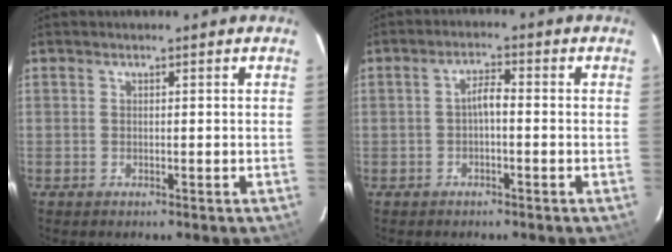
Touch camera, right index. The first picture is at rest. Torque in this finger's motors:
{"motor_torque": [0.26, -0.17, 0.25, 0.05]}